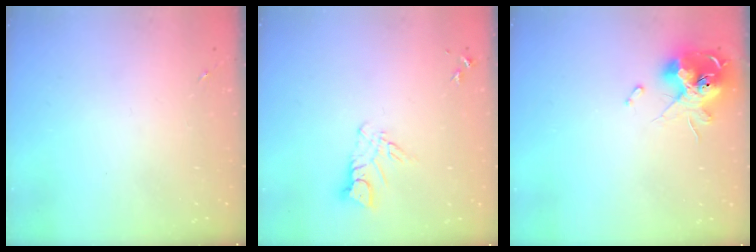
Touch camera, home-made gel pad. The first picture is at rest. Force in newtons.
{"total": 7.0, "press": 7.0, "slide": 0.7}
{"total": 13.9, "press": 13.8, "slide": 1.9}